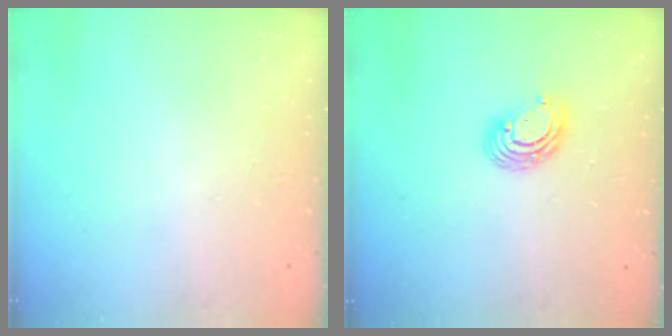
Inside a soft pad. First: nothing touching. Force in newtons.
{"total": 6.7, "press": 6.6, "slide": 0.8}